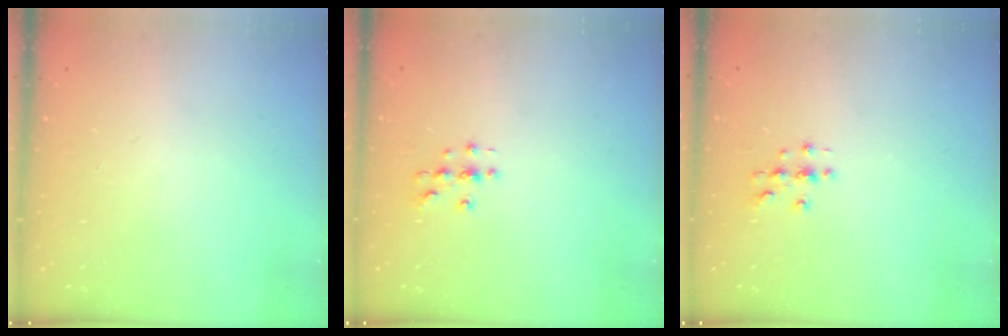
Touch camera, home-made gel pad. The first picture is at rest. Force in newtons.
{"total": 2.8, "press": 2.8, "slide": 0.2}
{"total": 2.7, "press": 2.7, "slide": 0.3}